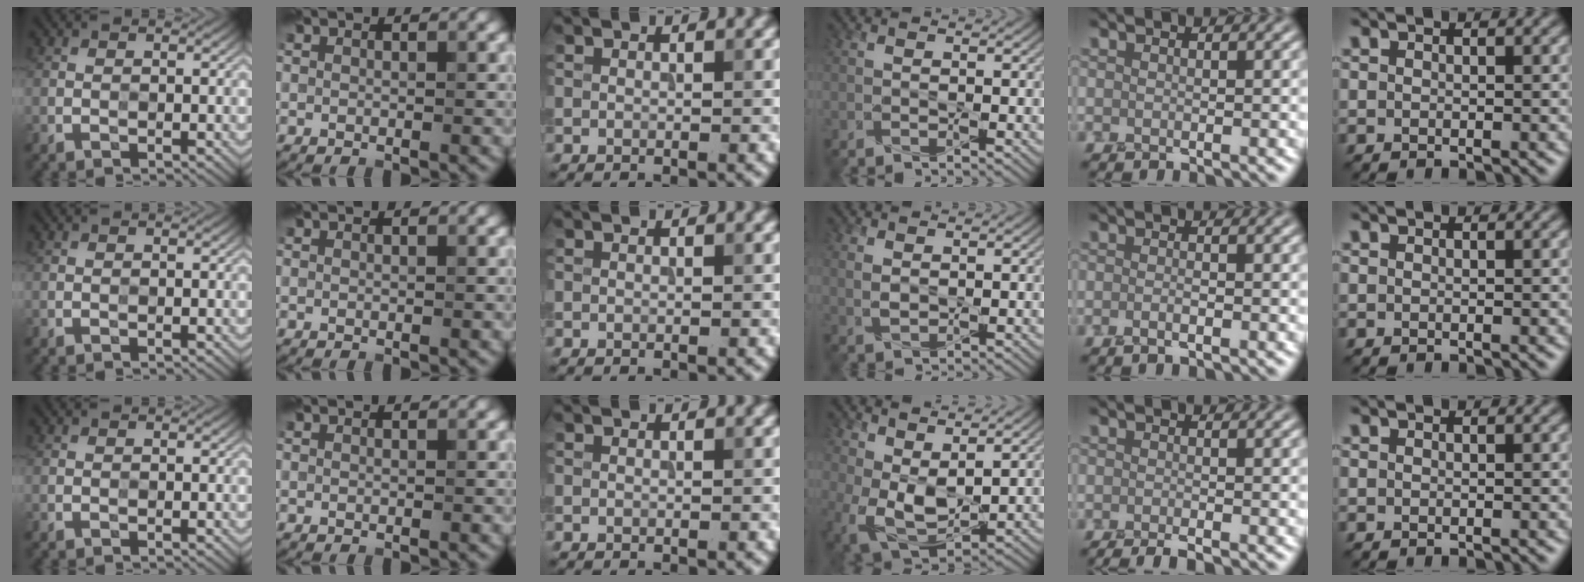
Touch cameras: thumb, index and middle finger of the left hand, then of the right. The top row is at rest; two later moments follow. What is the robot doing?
{"motion": "squeeze", "object": "foam earplug"}